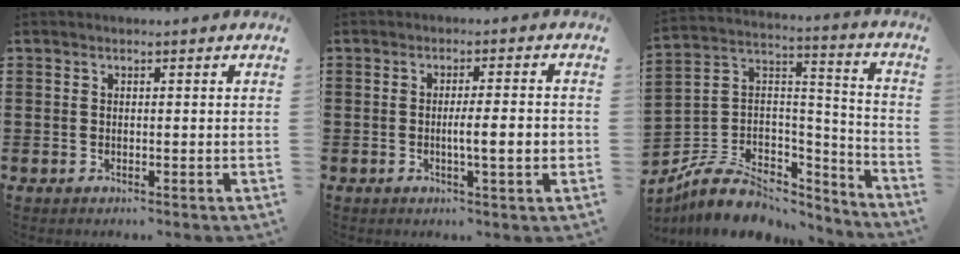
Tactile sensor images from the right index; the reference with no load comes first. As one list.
[{"total": 5.0, "force": [-0.9, 0.2, 5.0], "torque": [-0.085, -0.005, -0.018]}, {"total": 9.2, "force": [-5.5, 6.1, 4.0], "torque": [-0.082, 0.021, -0.096]}]